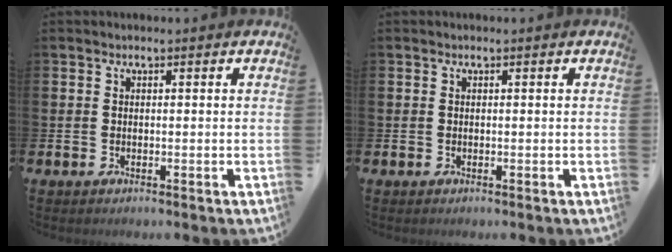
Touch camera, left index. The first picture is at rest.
{"total": 0.0}